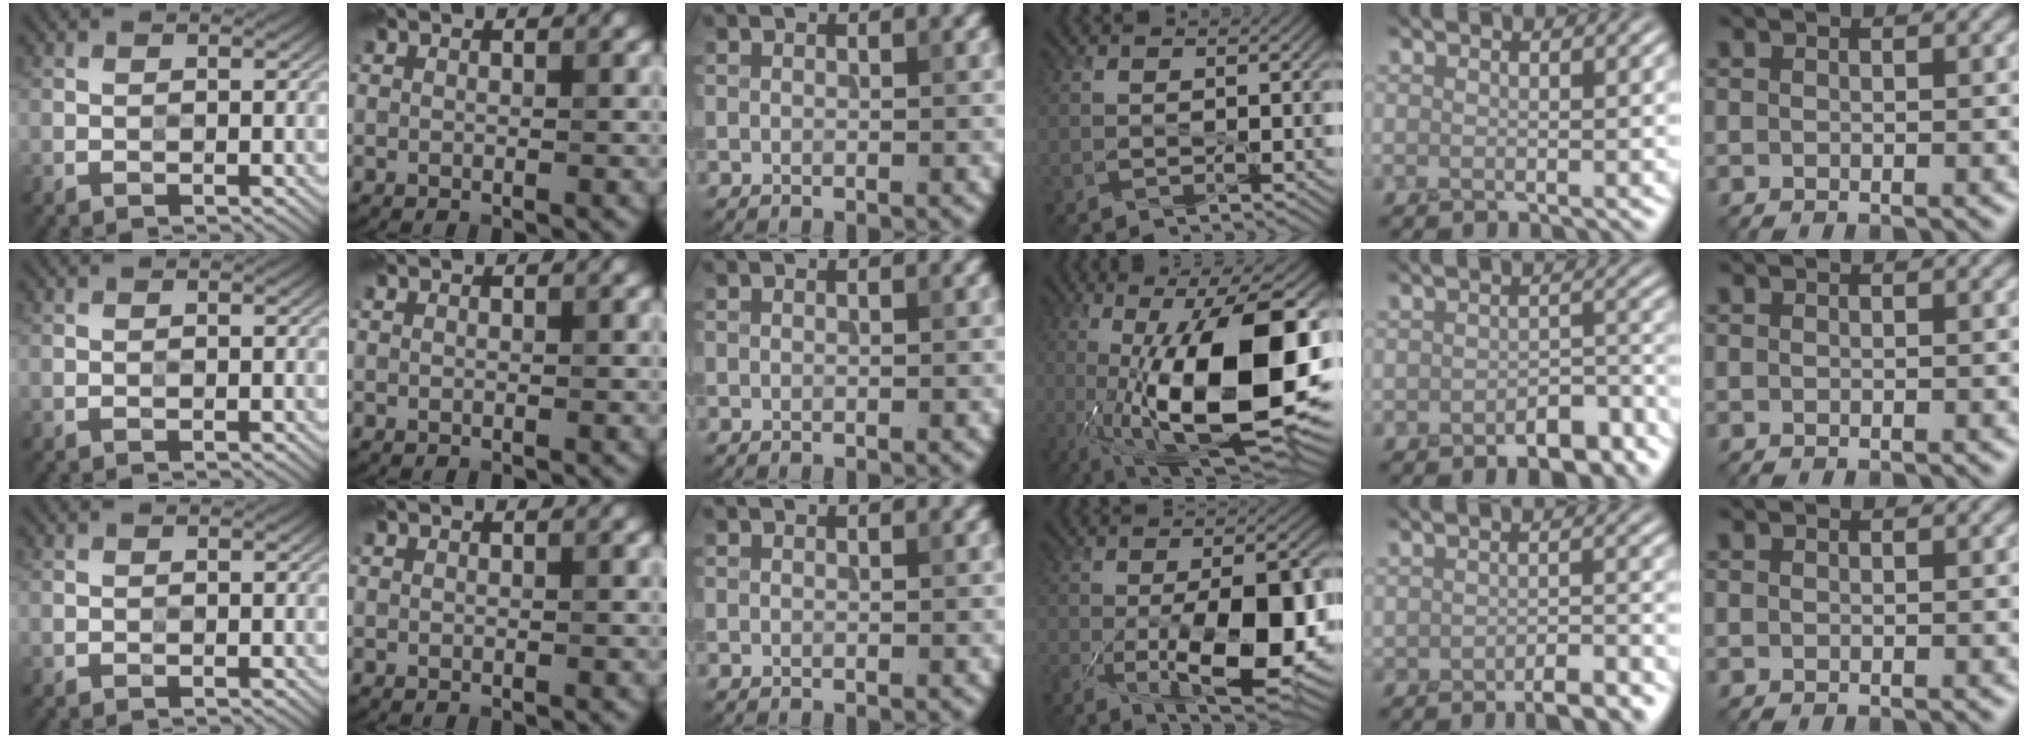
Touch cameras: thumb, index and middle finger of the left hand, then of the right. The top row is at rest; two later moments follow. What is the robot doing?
{"motion": "peel", "object": "velcro strap"}